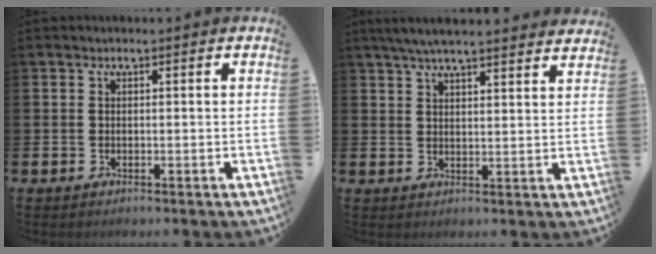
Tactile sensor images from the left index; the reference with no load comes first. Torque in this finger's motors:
{"motor_torque": [0.96, -1.18, 0.69, 0.21]}